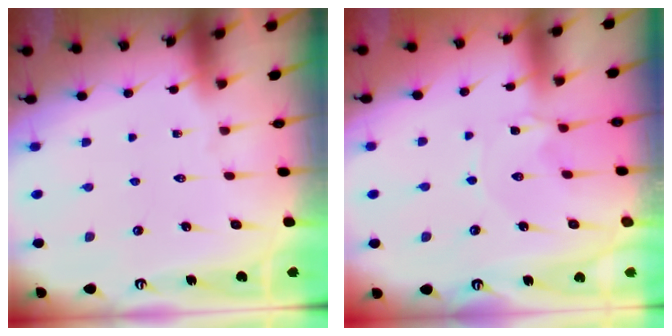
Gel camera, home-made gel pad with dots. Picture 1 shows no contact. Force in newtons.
{"total": 1.3, "press": 1.3, "slide": 0.3}